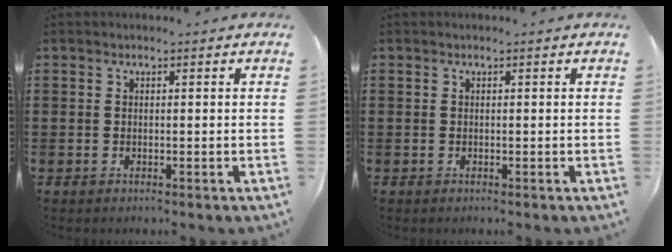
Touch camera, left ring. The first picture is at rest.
{"total": 0.0}